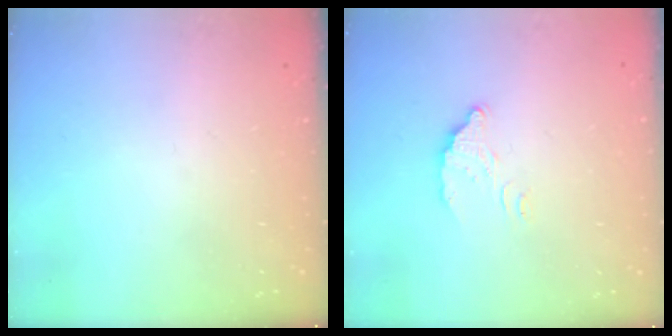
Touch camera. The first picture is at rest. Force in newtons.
{"total": 6.0, "press": 6.0, "slide": 0.4}